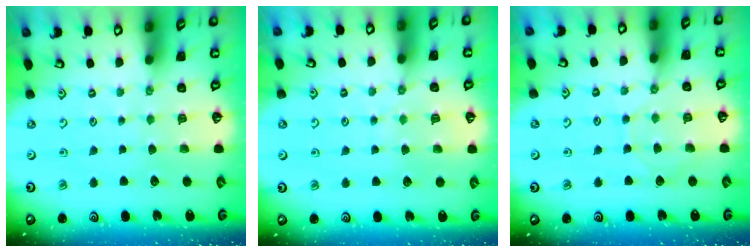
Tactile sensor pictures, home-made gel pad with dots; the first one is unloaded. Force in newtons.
{"total": 5.9, "press": 5.9, "slide": 0.7}
{"total": 5.5, "press": 5.5, "slide": 0.7}